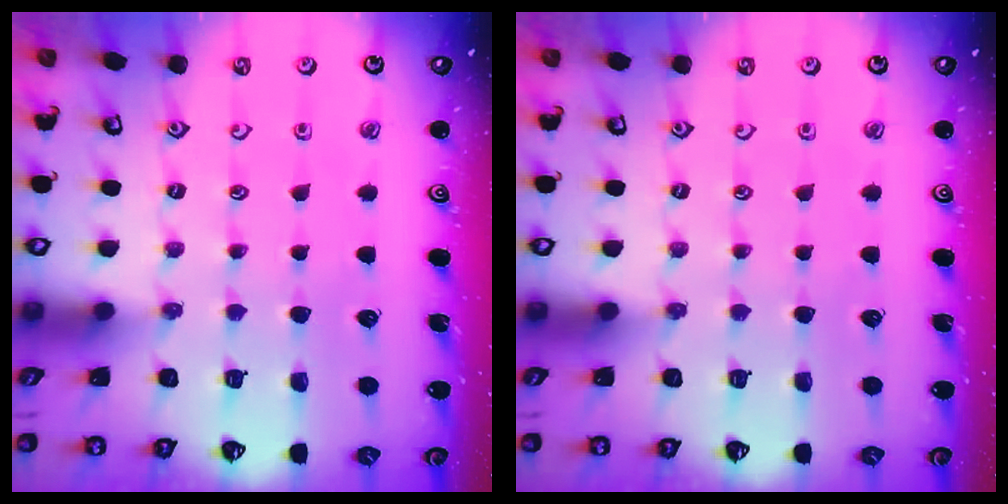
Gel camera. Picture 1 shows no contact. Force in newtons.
{"total": 0.0}